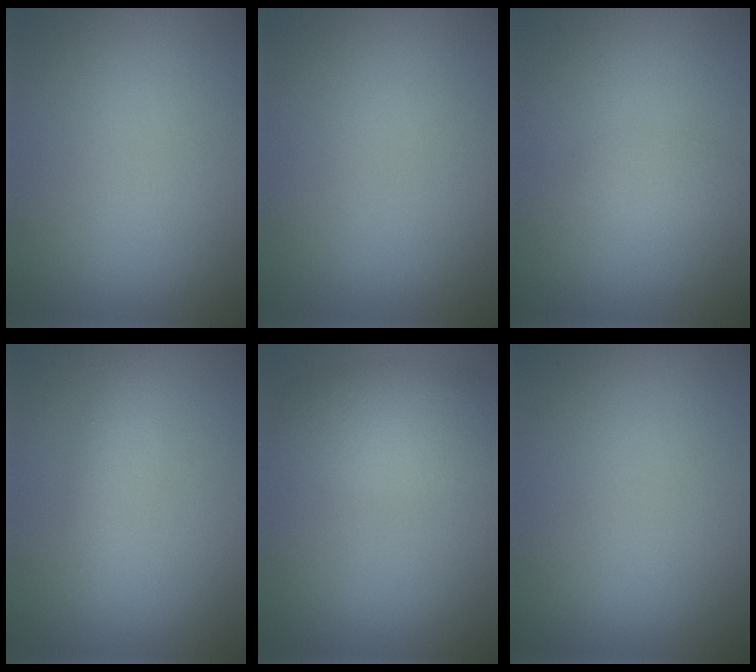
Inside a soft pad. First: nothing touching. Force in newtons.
{"total": 0.0}
{"total": 1.2, "press": 1.2, "slide": 0.0}
{"total": 1.8, "press": 1.8, "slide": 0.0}
{"total": 3.6, "press": 3.6, "slide": 0.2}
{"total": 0.0}